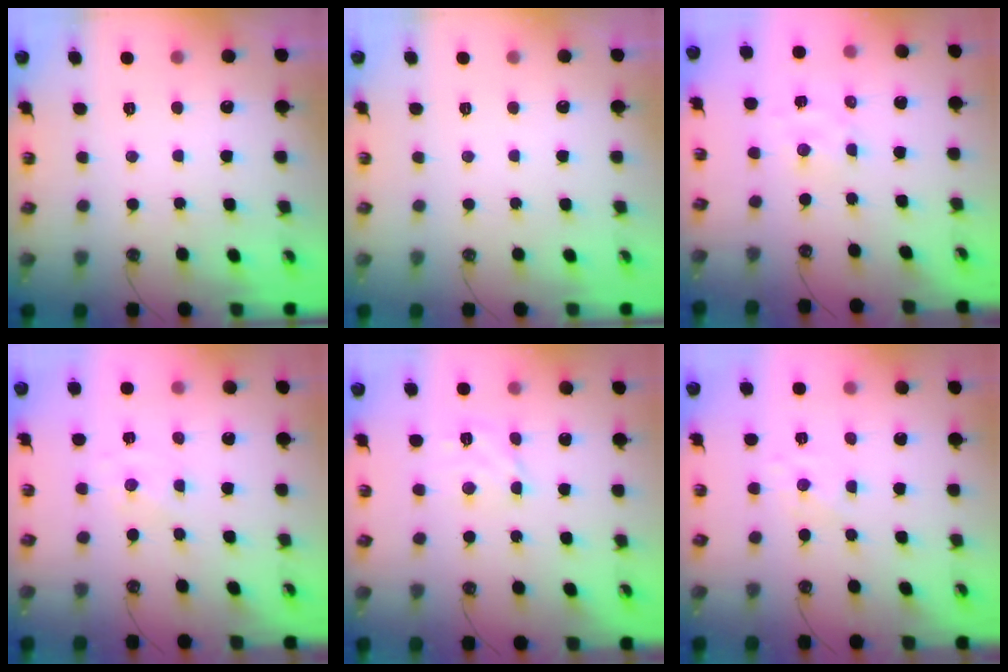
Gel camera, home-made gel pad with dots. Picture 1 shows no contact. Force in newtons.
{"total": 0.0}
{"total": 2.3, "press": 2.3, "slide": 0.5}
{"total": 0.0}
{"total": 6.4, "press": 6.4, "slide": 0.7}
{"total": 1.7, "press": 1.6, "slide": 0.2}